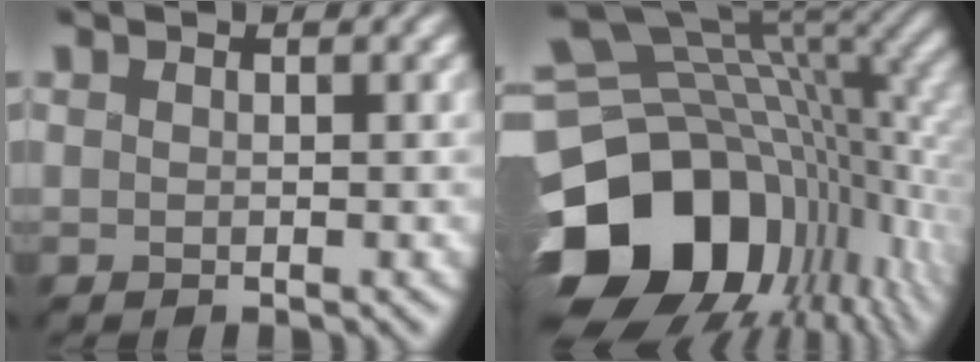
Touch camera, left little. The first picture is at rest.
{"total": 18.9, "force": [-5.5, 14.0, 11.5], "torque": [-0.235, -0.016, -0.070]}